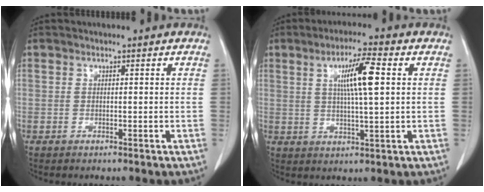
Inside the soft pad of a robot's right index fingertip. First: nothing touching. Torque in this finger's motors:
{"motor_torque": [0.71, 0.38, 0.25, 0.11]}